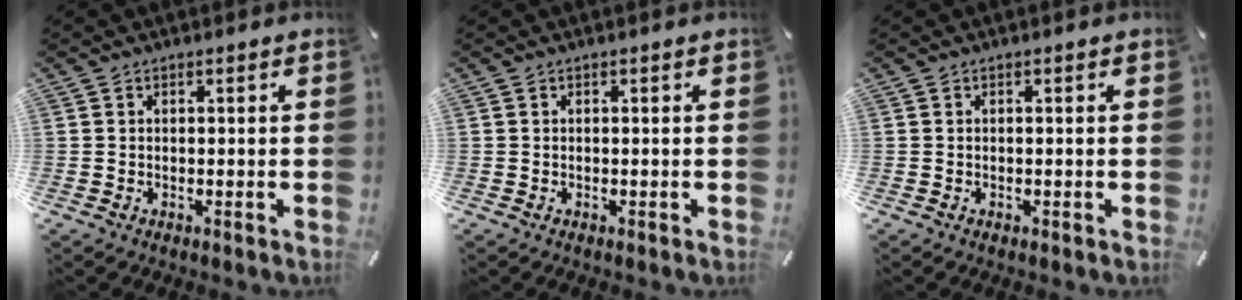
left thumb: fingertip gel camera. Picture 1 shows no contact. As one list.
[{"total": 0.0}, {"total": 0.0}]